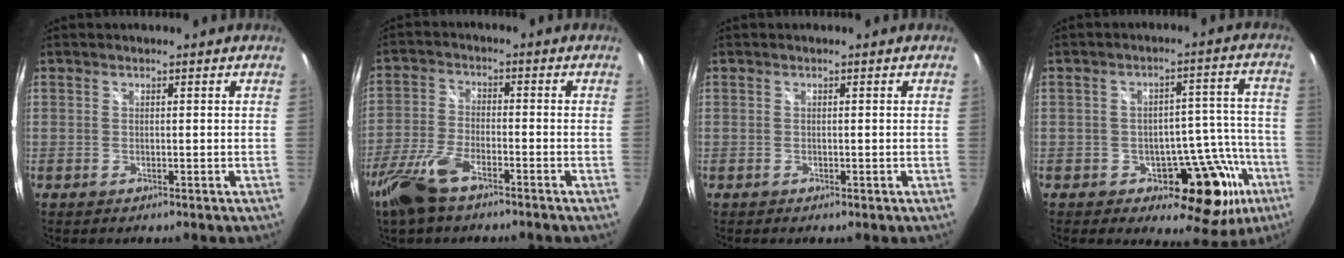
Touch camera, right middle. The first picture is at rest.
{"total": 9.7, "force": [-6.5, 3.1, 6.4], "torque": [-0.158, -0.013, -0.131]}
{"total": 0.0}
{"total": 13.5, "force": [-6.8, 8.5, 8.0], "torque": [-0.087, 0.027, -0.072]}